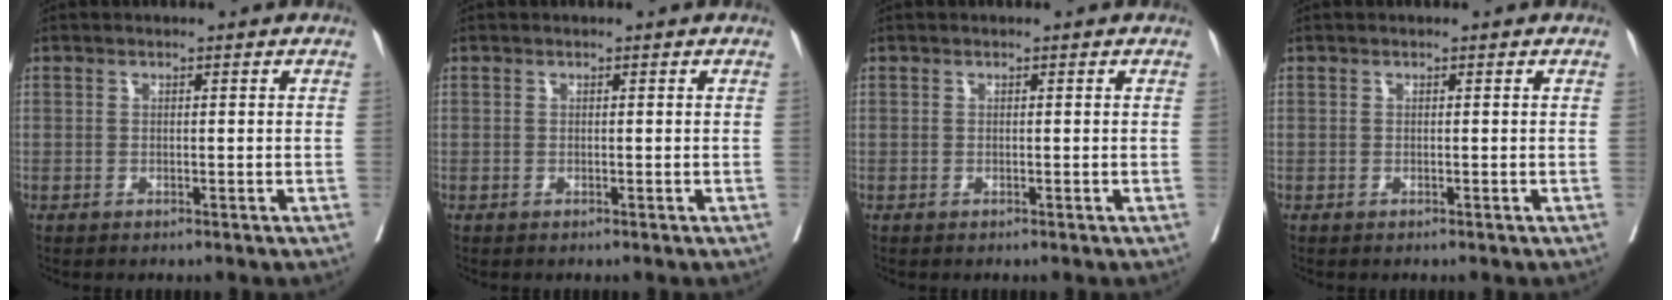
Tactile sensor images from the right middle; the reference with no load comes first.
{"total": 0.0}
{"total": 0.0}
{"total": 0.0}